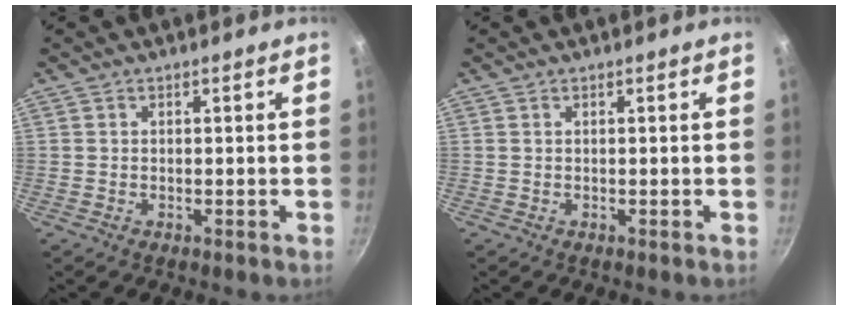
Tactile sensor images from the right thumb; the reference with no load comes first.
{"total": 0.0}